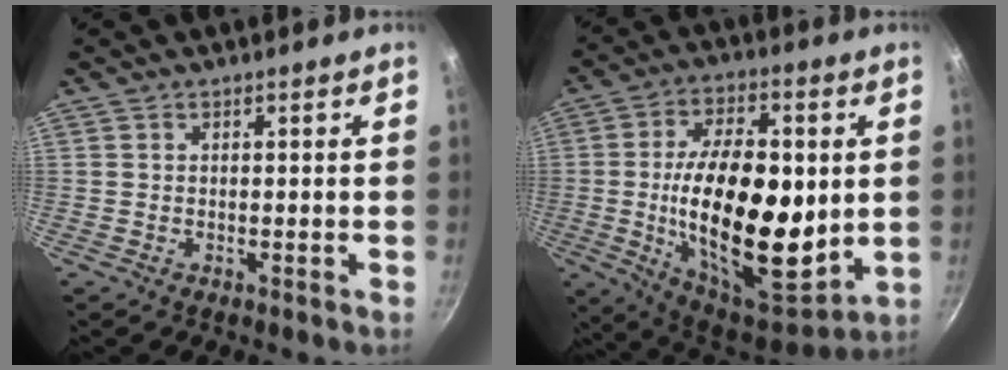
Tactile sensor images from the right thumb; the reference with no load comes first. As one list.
[{"total": 26.2, "force": [-0.1, 13.0, 22.7], "torque": [-0.365, -0.018, 0.004]}]